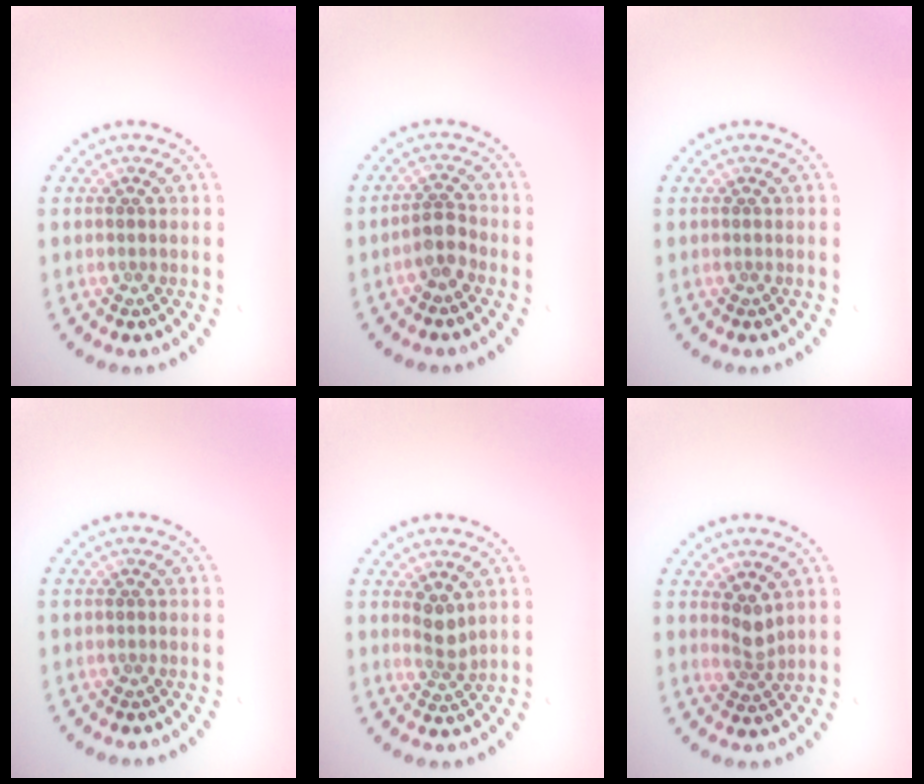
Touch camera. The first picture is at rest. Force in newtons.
{"total": 2.0, "press": 1.7, "slide": 1.1}
{"total": 0.0}
{"total": 0.0}
{"total": 1.8, "press": 1.5, "slide": 1.1}
{"total": 1.9, "press": 1.4, "slide": 1.2}